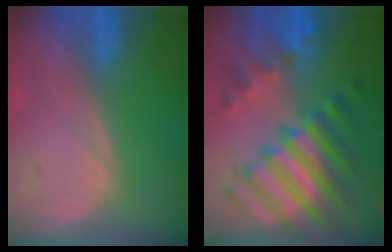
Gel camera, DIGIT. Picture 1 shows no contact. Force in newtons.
{"total": 11.8, "press": 11.8, "slide": 1.2}